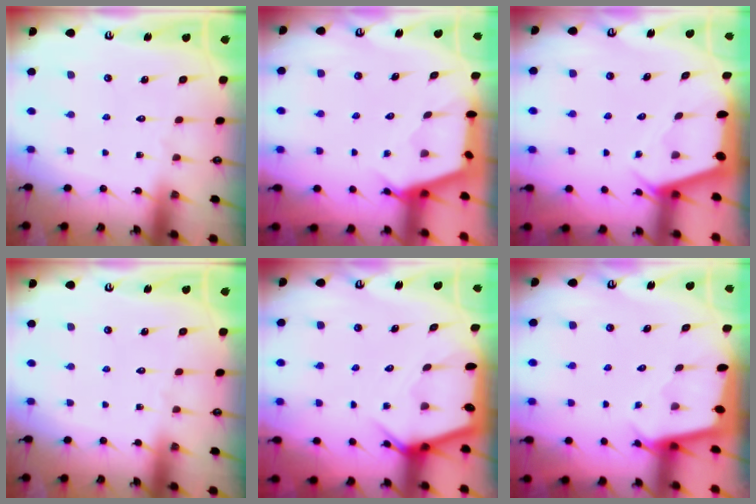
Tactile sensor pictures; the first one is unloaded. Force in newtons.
{"total": 2.6, "press": 2.6, "slide": 0.3}
{"total": 2.5, "press": 2.5, "slide": 0.3}
{"total": 0.0}
{"total": 5.3, "press": 5.3, "slide": 0.6}
{"total": 2.5, "press": 2.5, "slide": 0.1}